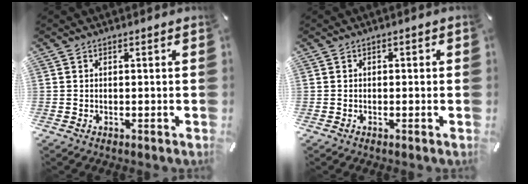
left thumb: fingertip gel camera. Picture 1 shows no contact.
{"total": 1.0, "force": [-0.6, 0.7, 0.2], "torque": [-0.004, 0.004, -0.014]}